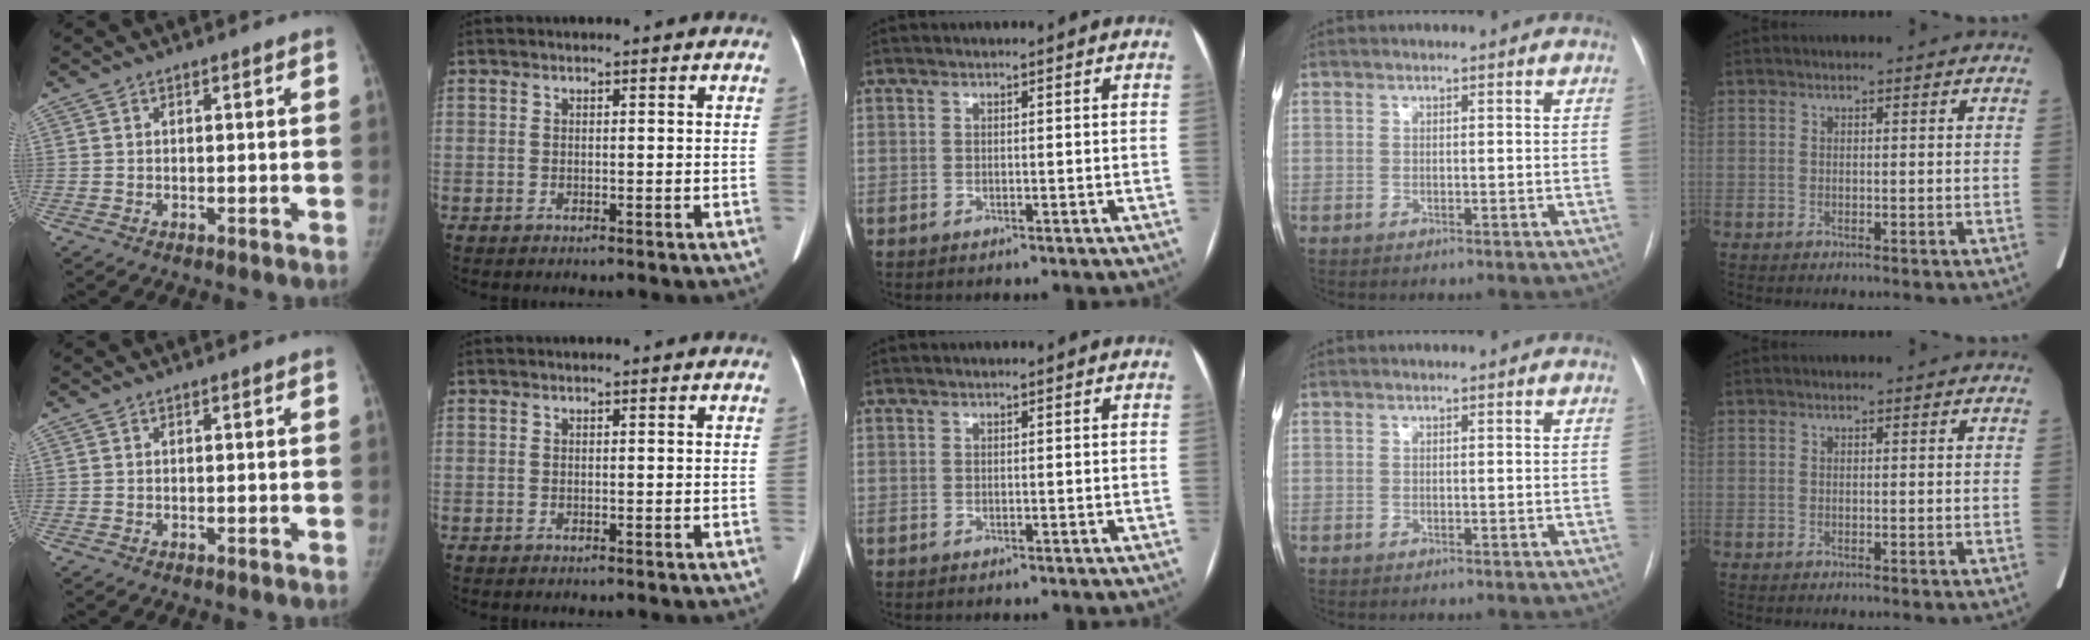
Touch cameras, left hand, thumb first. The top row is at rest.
{}